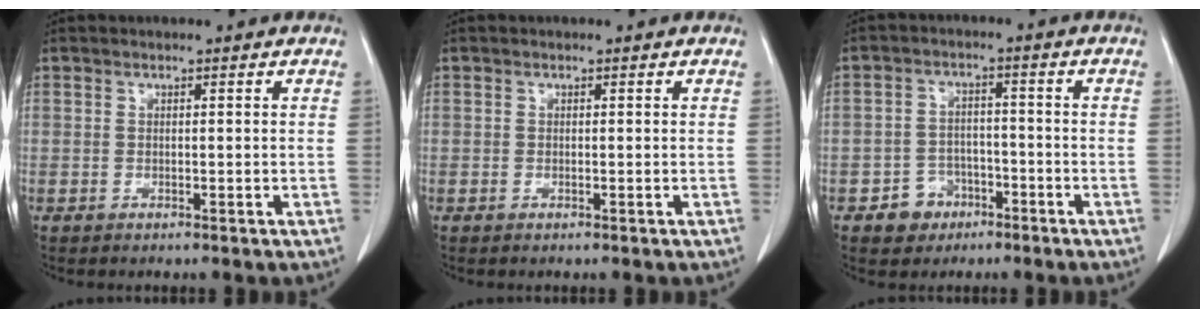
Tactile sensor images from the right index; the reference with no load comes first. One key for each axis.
{"total": 0.0}
{"total": 4.9, "fx": -2.7, "fy": 4.0, "fz": 0.9, "tx": -0.009, "ty": 0.014, "tz": -0.038}